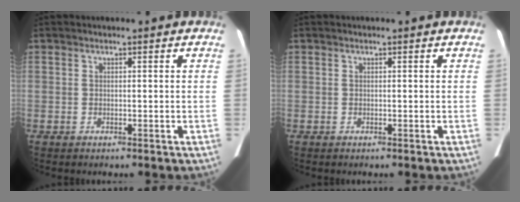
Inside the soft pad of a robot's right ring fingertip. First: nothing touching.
{"total": 0.0}